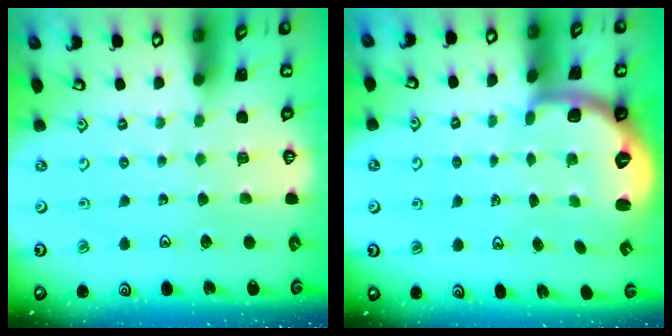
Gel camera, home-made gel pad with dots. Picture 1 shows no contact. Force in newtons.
{"total": 2.0, "press": 1.5, "slide": 1.3}